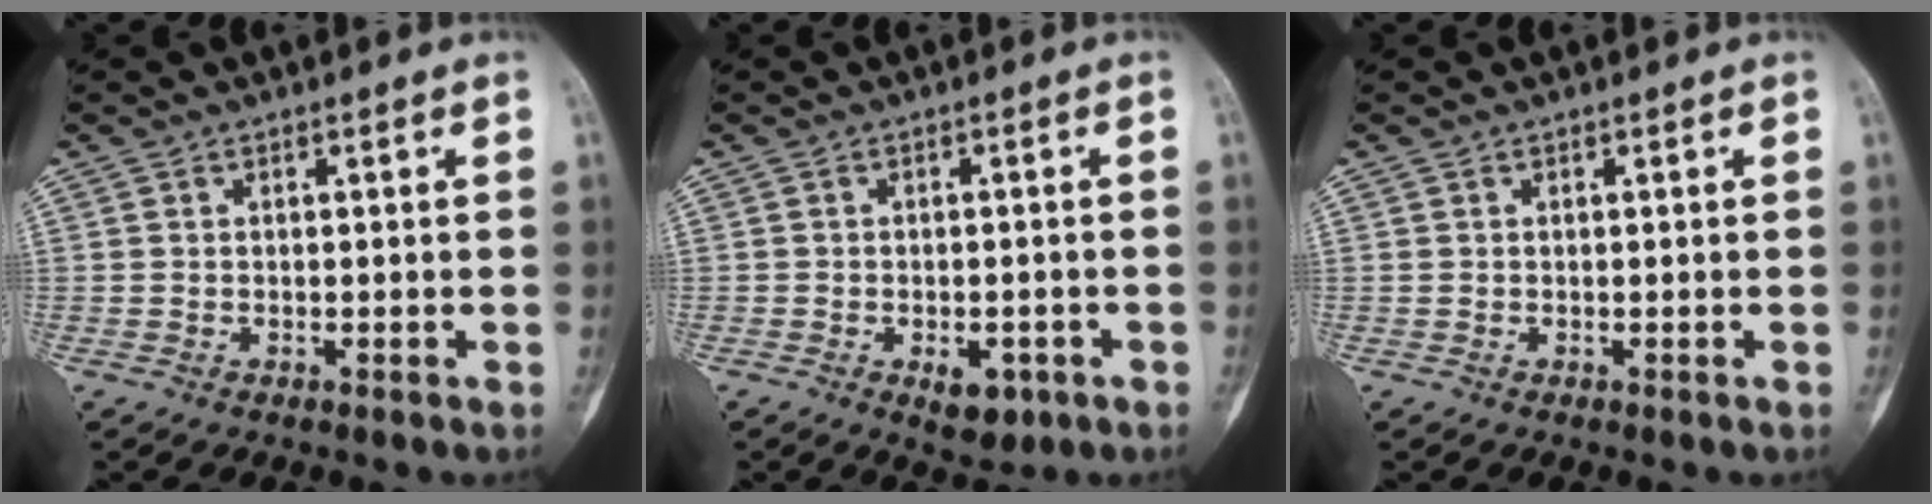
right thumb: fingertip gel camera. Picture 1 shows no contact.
{"total": 4.9, "force": [-2.1, 2.7, 3.4], "torque": [-0.035, 0.008, -0.019]}
{"total": 0.0}